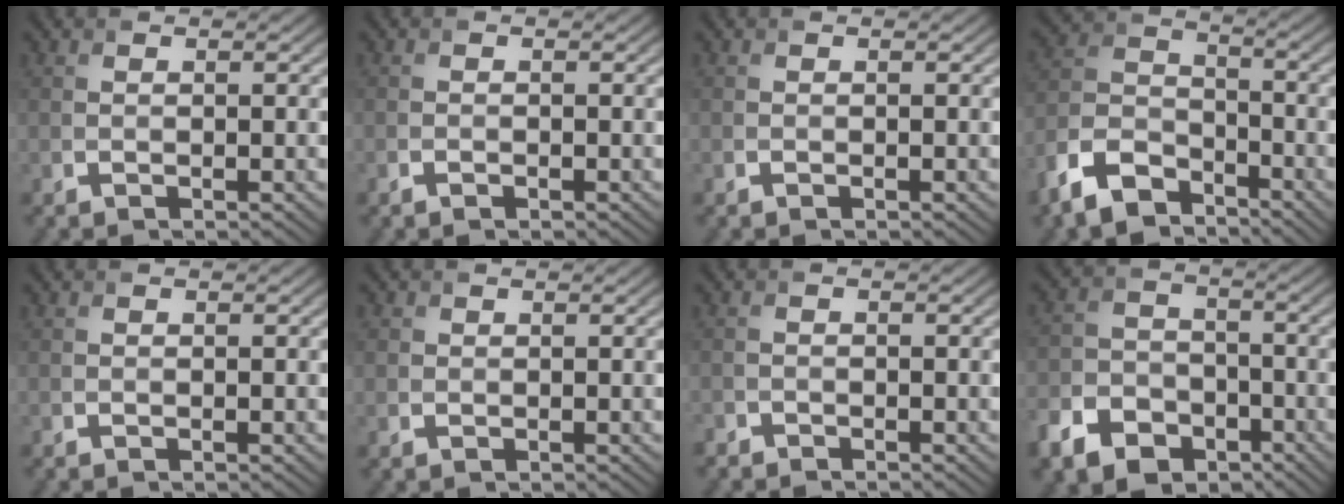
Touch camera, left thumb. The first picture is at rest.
{"total": 0.9, "force": [-0.6, 0.5, 0.4], "torque": [-0.008, -0.002, -0.011]}
{"total": 0.0}
{"total": 10.1, "force": [-7.0, 5.2, 5.0], "torque": [-0.117, -0.010, -0.158]}
{"total": 0.0}
{"total": 0.8, "force": [0.2, 0.8, 0.1], "torque": [-0.001, -0.003, 0.002]}
{"total": 1.2, "force": [-1.2, 0.4, 0.0], "torque": [0.001, -0.003, -0.026]}
{"total": 9.0, "force": [-5.6, 6.0, 3.7], "torque": [-0.093, -0.018, -0.119]}